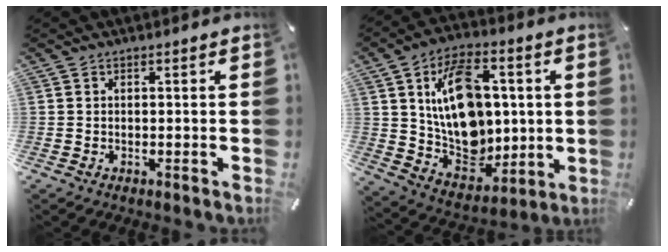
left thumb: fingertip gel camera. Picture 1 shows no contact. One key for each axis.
{"total": 18.1, "fx": 3.6, "fy": 13.1, "fz": 11.9, "tx": -0.206, "ty": -0.016, "tz": 0.070}